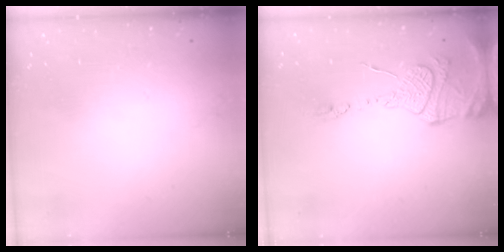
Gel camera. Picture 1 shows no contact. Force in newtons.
{"total": 13.6, "press": 13.5, "slide": 1.1}